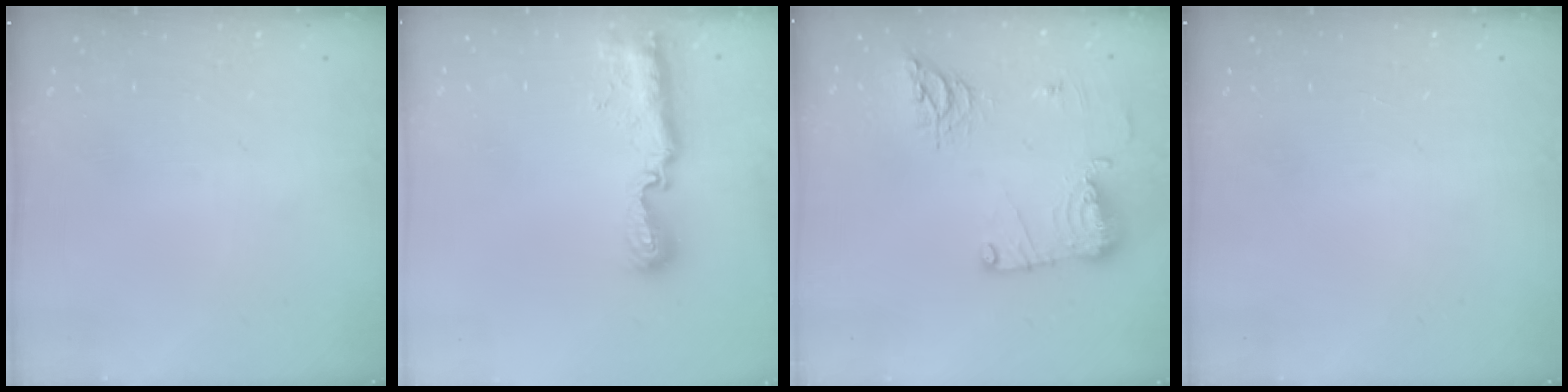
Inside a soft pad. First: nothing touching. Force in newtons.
{"total": 8.6, "press": 8.6, "slide": 0.5}
{"total": 17.5, "press": 16.1, "slide": 6.9}
{"total": 0.0}